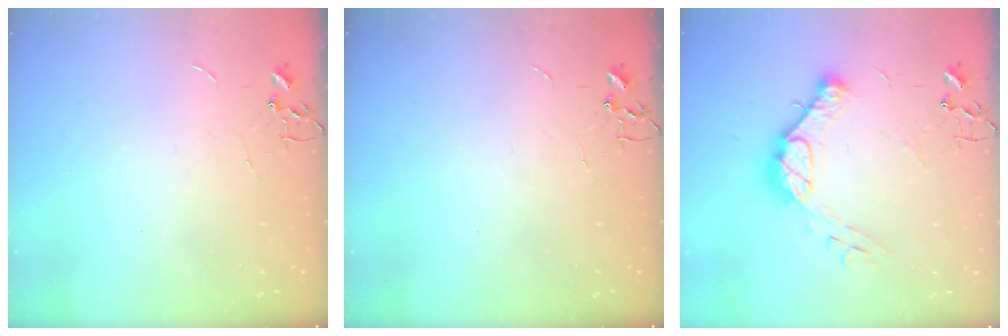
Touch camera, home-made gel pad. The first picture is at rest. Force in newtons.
{"total": 0.0}
{"total": 14.4, "press": 14.4, "slide": 1.1}